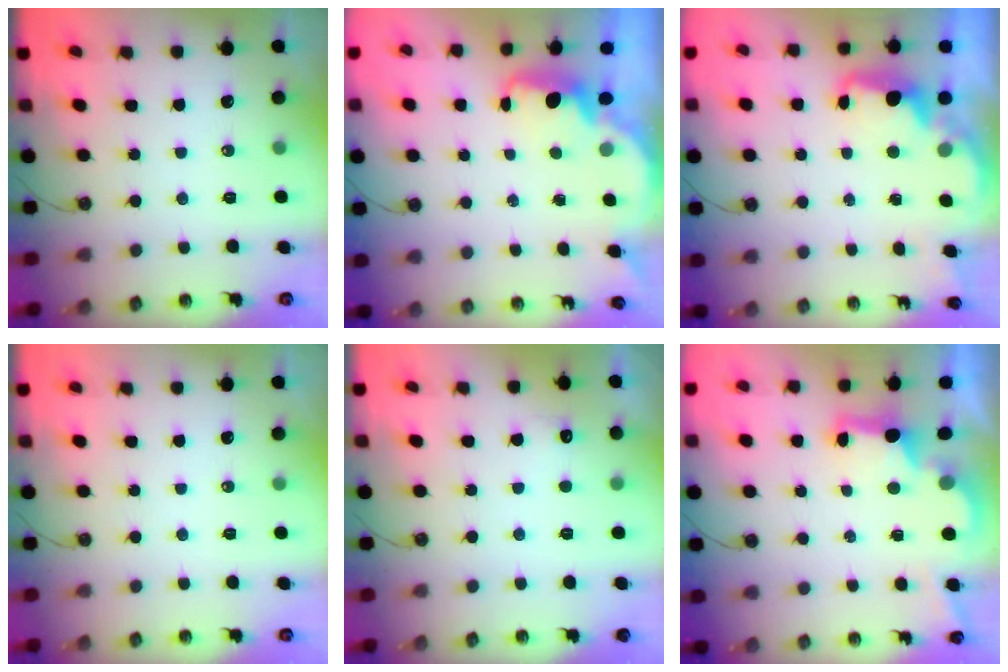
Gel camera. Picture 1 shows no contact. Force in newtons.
{"total": 2.4, "press": 2.3, "slide": 0.6}
{"total": 2.1, "press": 2.0, "slide": 0.6}
{"total": 0.0}
{"total": 5.3, "press": 5.1, "slide": 1.3}
{"total": 2.9, "press": 2.7, "slide": 0.9}